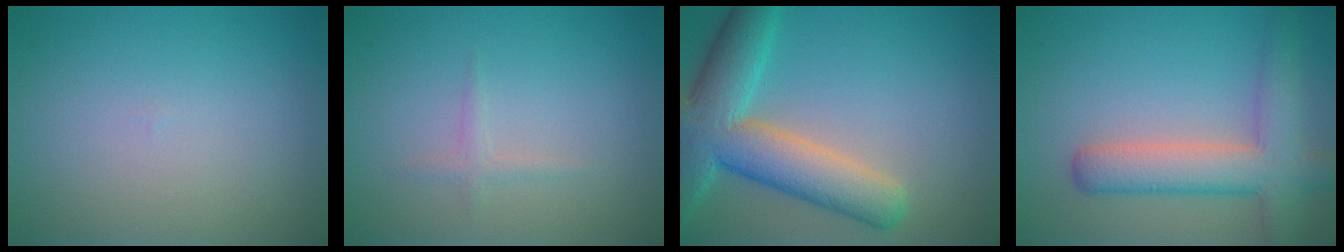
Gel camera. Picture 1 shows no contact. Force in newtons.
{"total": 0.9, "press": 0.9, "slide": 0.0}
{"total": 9.1, "press": 9.1, "slide": 0.6}
{"total": 6.0, "press": 6.0, "slide": 0.5}